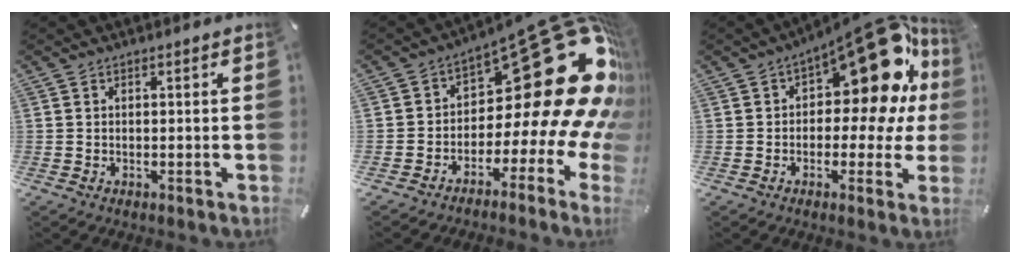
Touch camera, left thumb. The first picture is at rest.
{"total": 33.1, "force": [10.2, 15.5, 27.4], "torque": [-0.349, -0.111, 0.212]}
{"total": 21.3, "force": [8.0, 11.2, 16.3], "torque": [-0.190, -0.066, 0.135]}